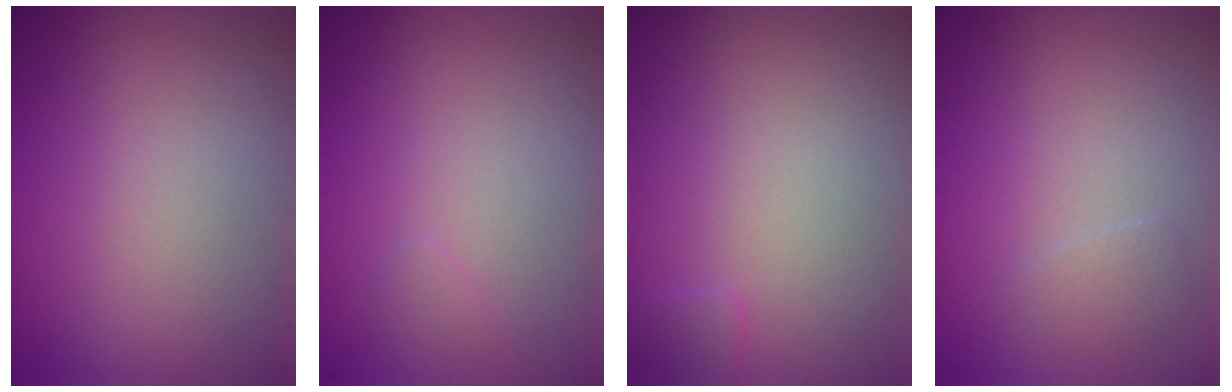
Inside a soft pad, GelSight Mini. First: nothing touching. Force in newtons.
{"total": 0.6, "press": 0.5, "slide": 0.1}
{"total": 0.9, "press": 0.9, "slide": 0.0}
{"total": 1.2, "press": 1.2, "slide": 0.1}